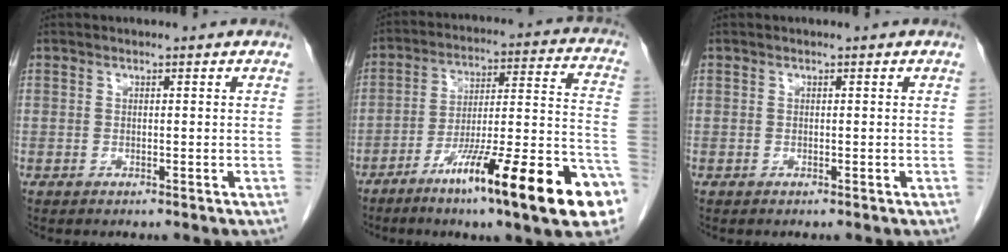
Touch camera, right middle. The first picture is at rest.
{"total": 22.7, "force": [-12.3, 1.4, 19.0], "torque": [-0.218, -0.008, -0.193]}
{"total": 0.0}